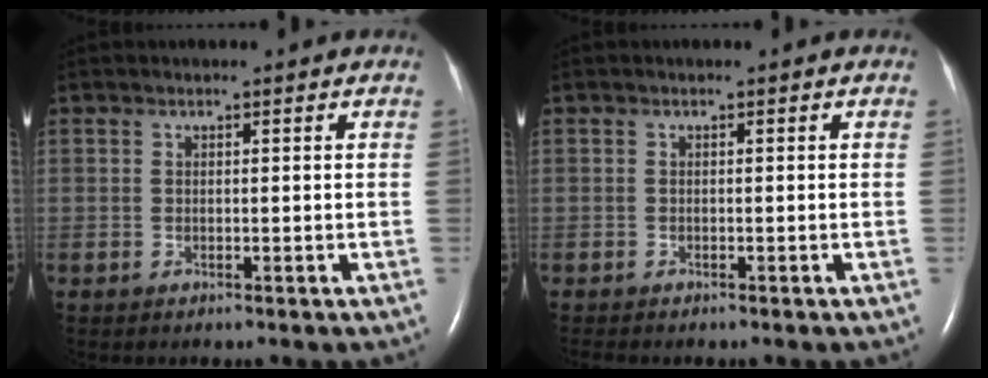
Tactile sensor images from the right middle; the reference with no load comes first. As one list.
[{"total": 1.3, "force": [-1.2, 0.3, 0.6], "torque": [-0.011, -0.004, -0.014]}]